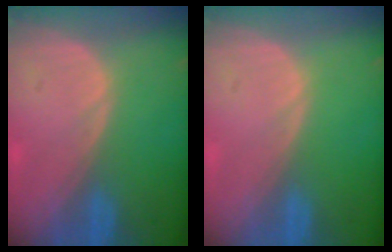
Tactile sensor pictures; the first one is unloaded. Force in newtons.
{"total": 0.0}